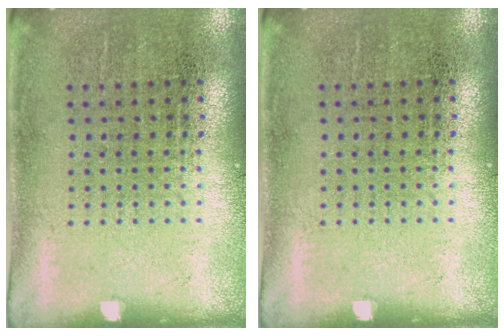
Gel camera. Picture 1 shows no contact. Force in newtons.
{"total": 0.0}